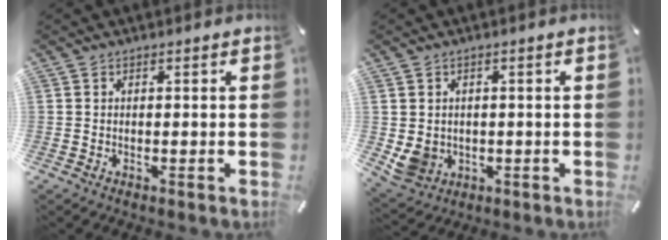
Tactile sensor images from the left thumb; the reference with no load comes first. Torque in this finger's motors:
{"motor_torque": [0.55, 0.55, 0.31, 0.21, 0.14]}